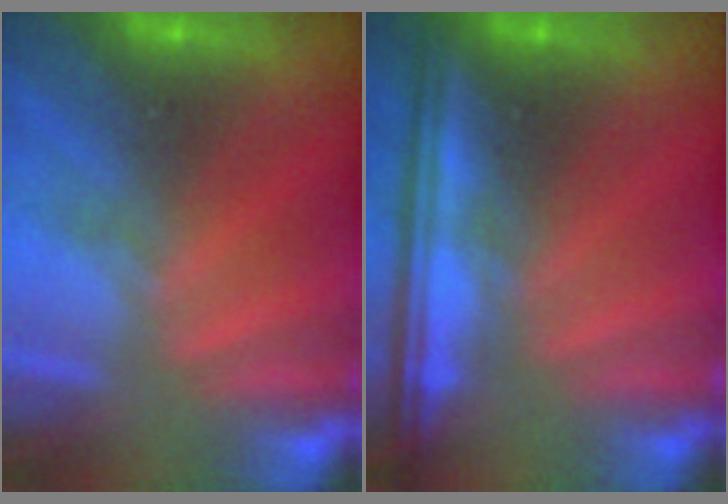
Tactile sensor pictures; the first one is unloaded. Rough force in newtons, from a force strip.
{"total": 6.7}